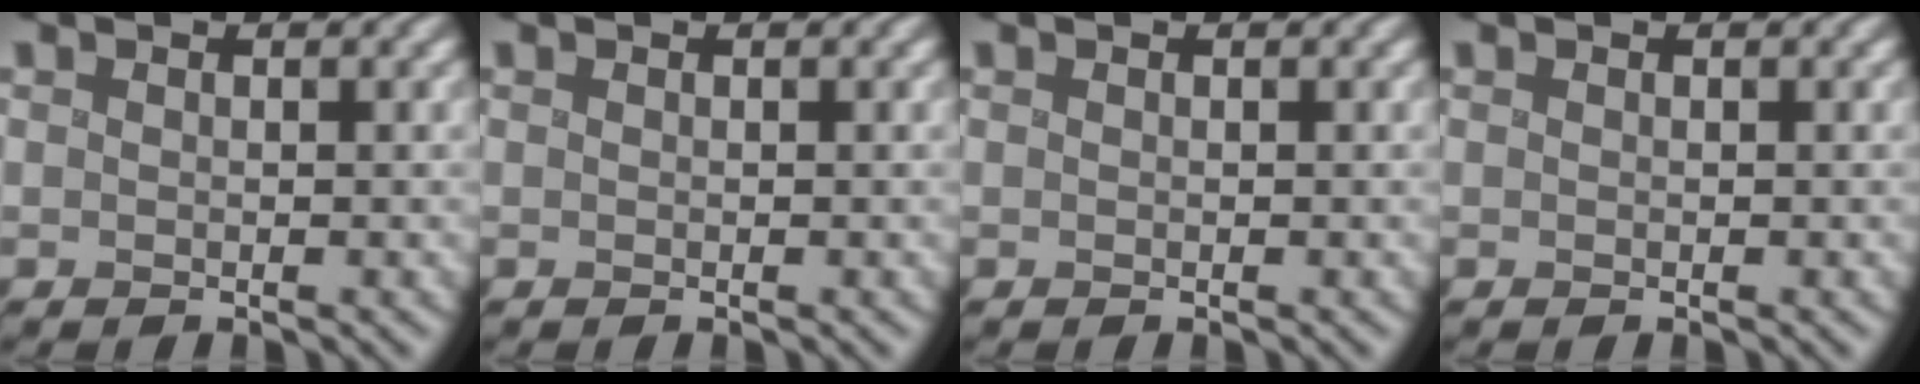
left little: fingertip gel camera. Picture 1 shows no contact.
{"total": 0.0}
{"total": 0.0}
{"total": 0.0}